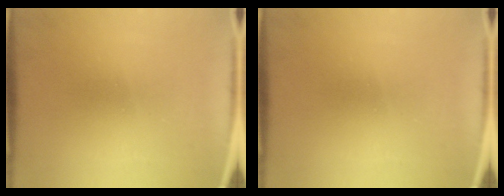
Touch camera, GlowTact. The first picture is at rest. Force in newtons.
{"total": 0.0}